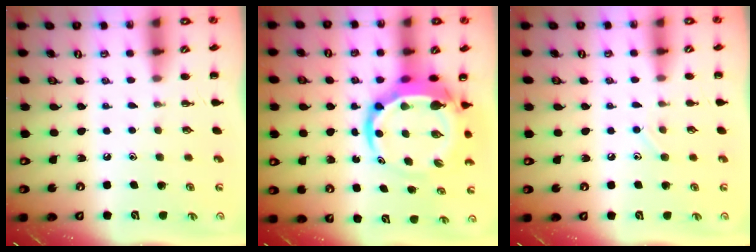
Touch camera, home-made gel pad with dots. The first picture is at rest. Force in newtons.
{"total": 9.5, "press": 9.1, "slide": 2.6}
{"total": 5.1, "press": 4.8, "slide": 1.8}